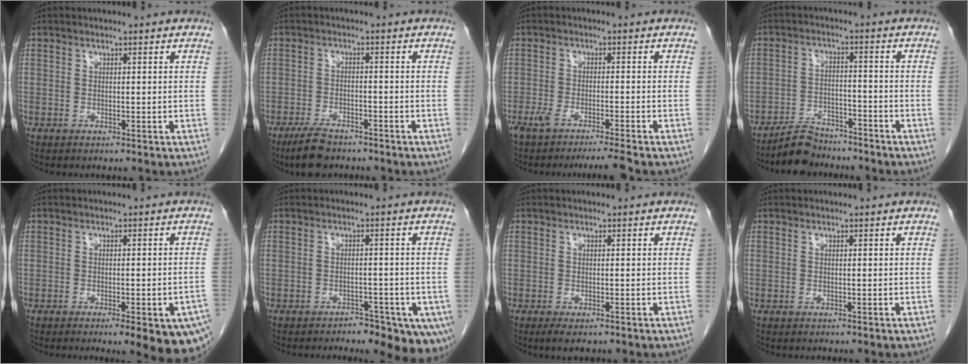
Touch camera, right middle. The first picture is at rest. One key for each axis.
{"total": 6.0, "fx": -4.9, "fy": 1.9, "fz": 3.0, "tx": -0.060, "ty": -0.009, "tz": -0.087}
{"total": 6.2, "fx": -5.1, "fy": -0.9, "fz": 3.3, "tx": -0.048, "ty": -0.010, "tz": -0.084}
{"total": 6.0, "fx": -5.5, "fy": 2.1, "fz": 1.0, "tx": -0.022, "ty": -0.005, "tz": -0.098}
{"total": 12.5, "fx": -7.7, "fy": 3.1, "fz": 9.4, "tx": -0.065, "ty": -0.009, "tz": -0.091}
{"total": 10.3, "fx": -7.3, "fy": 4.3, "fz": 5.9, "tx": -0.063, "ty": -0.003, "tz": -0.091}
{"total": 2.1, "fx": -1.3, "fy": 0.7, "fz": 1.5, "tx": -0.022, "ty": -0.005, "tz": -0.016}
{"total": 0.0}